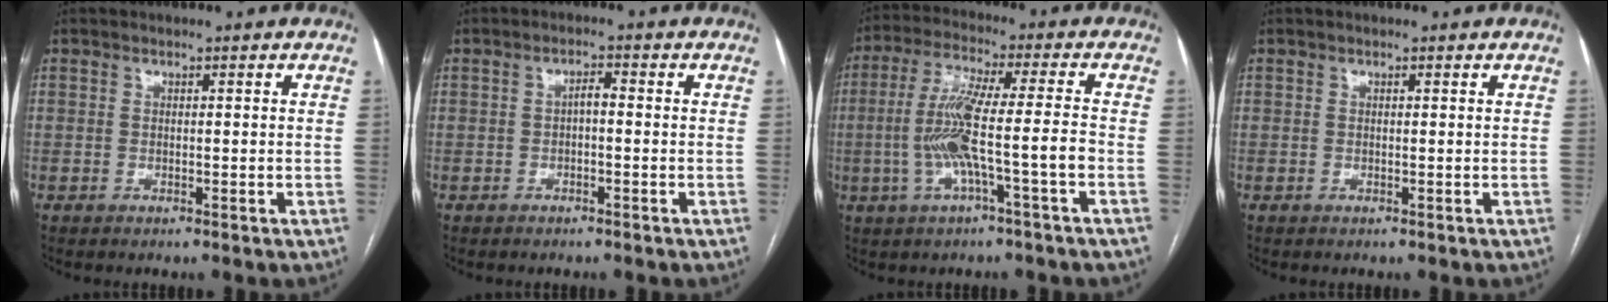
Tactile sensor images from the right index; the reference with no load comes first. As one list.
[{"total": 1.8, "force": [-0.3, 0.6, 1.7], "torque": [-0.028, 0.006, -0.005]}, {"total": 10.2, "force": [-2.4, -0.1, 9.9], "torque": [-0.200, 0.012, -0.046]}, {"total": 0.0}]